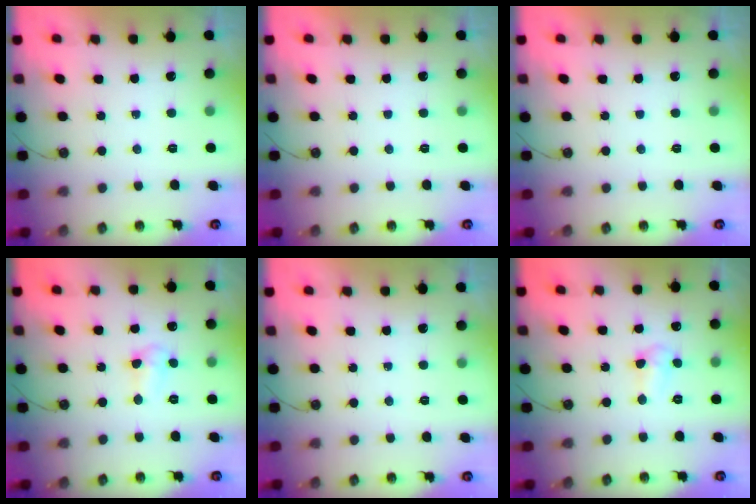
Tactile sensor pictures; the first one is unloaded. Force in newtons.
{"total": 0.0}
{"total": 0.0}
{"total": 4.5, "press": 4.5, "slide": 0.6}
{"total": 0.0}
{"total": 4.5, "press": 4.5, "slide": 0.6}